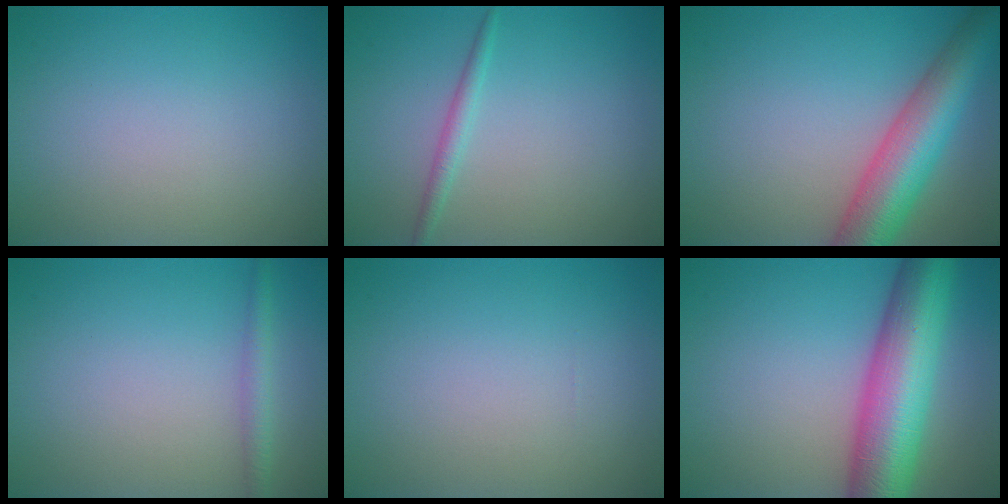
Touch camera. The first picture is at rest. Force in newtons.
{"total": 1.3, "press": 1.3, "slide": 0.1}
{"total": 8.0, "press": 8.0, "slide": 0.4}
{"total": 1.6, "press": 1.6, "slide": 0.1}
{"total": 0.0}
{"total": 11.0, "press": 11.0, "slide": 0.3}